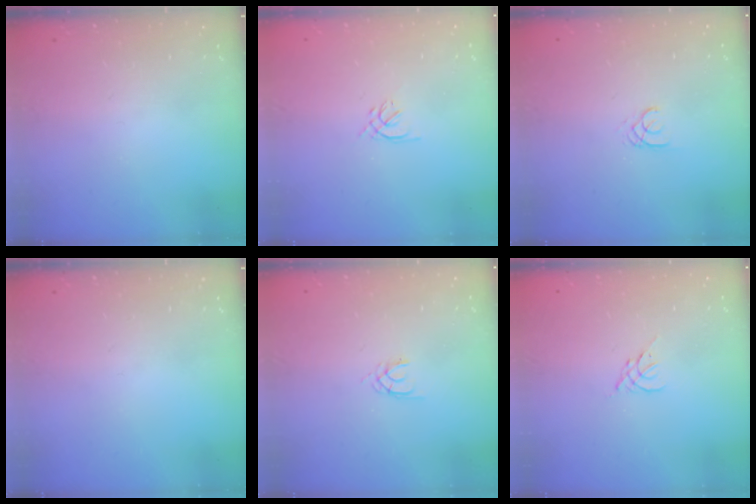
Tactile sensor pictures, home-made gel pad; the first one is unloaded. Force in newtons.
{"total": 1.4, "press": 1.3, "slide": 0.5}
{"total": 1.7, "press": 1.7, "slide": 0.2}
{"total": 0.0}
{"total": 1.3, "press": 1.2, "slide": 0.3}
{"total": 1.8, "press": 1.7, "slide": 0.5}